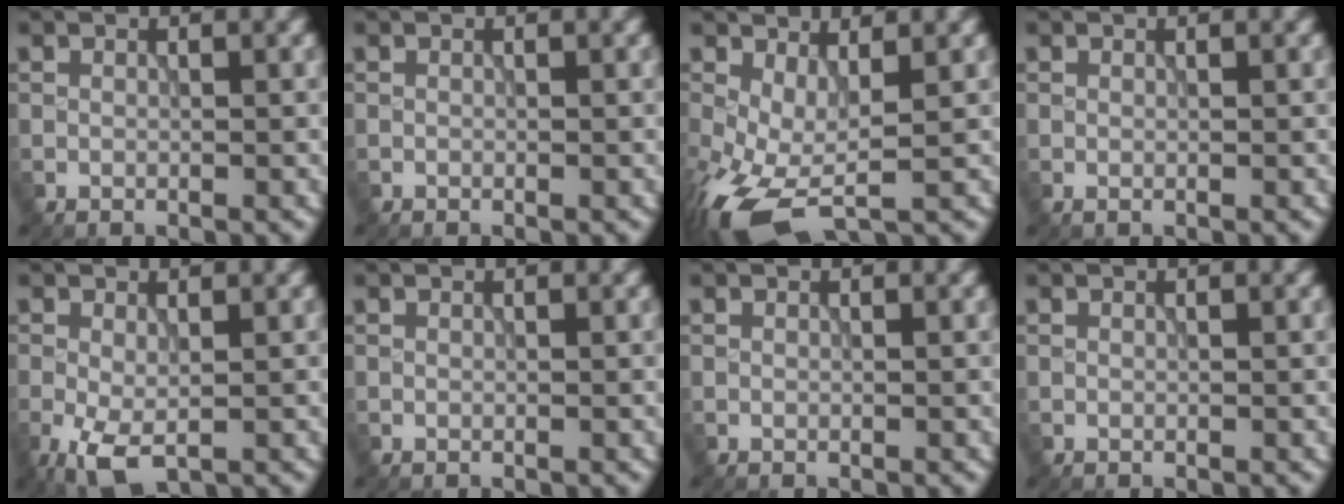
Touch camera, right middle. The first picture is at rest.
{"total": 0.0}
{"total": 7.5, "force": [-2.0, 3.4, 6.4], "torque": [-0.155, -0.017, -0.030]}
{"total": 0.0}
{"total": 3.8, "force": [-1.2, 1.7, 3.1], "torque": [-0.077, -0.009, -0.022]}
{"total": 0.0}
{"total": 0.0}
{"total": 0.0}